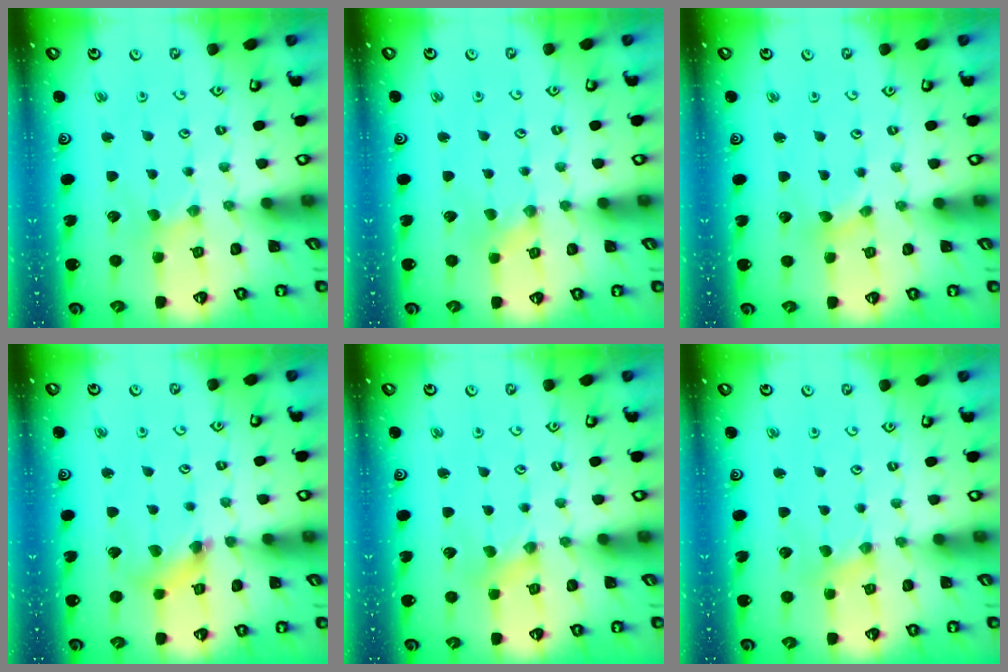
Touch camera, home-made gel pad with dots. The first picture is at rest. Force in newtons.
{"total": 0.0}
{"total": 0.9, "press": 0.9, "slide": 0.2}
{"total": 5.3, "press": 5.3, "slide": 0.5}
{"total": 0.8, "press": 0.8, "slide": 0.2}
{"total": 1.2, "press": 1.2, "slide": 0.3}